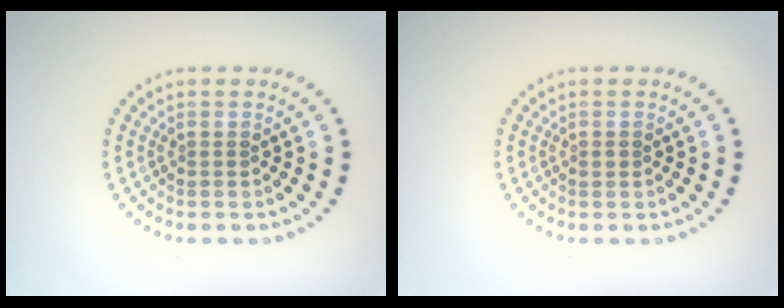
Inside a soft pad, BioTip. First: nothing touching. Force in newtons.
{"total": 0.7, "press": 0.7, "slide": 0.1}